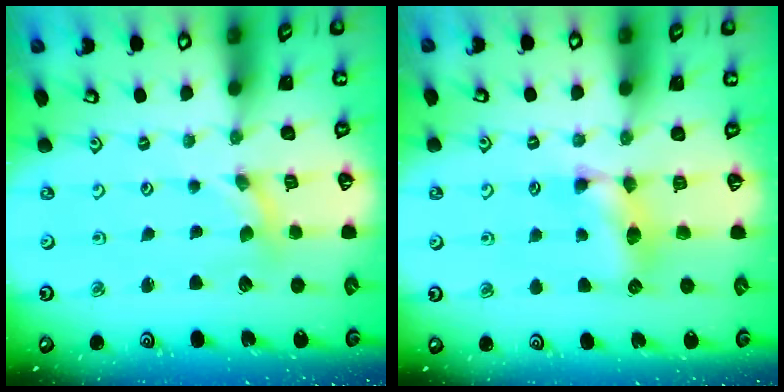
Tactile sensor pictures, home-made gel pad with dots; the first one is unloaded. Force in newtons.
{"total": 8.9, "press": 8.9, "slide": 0.2}